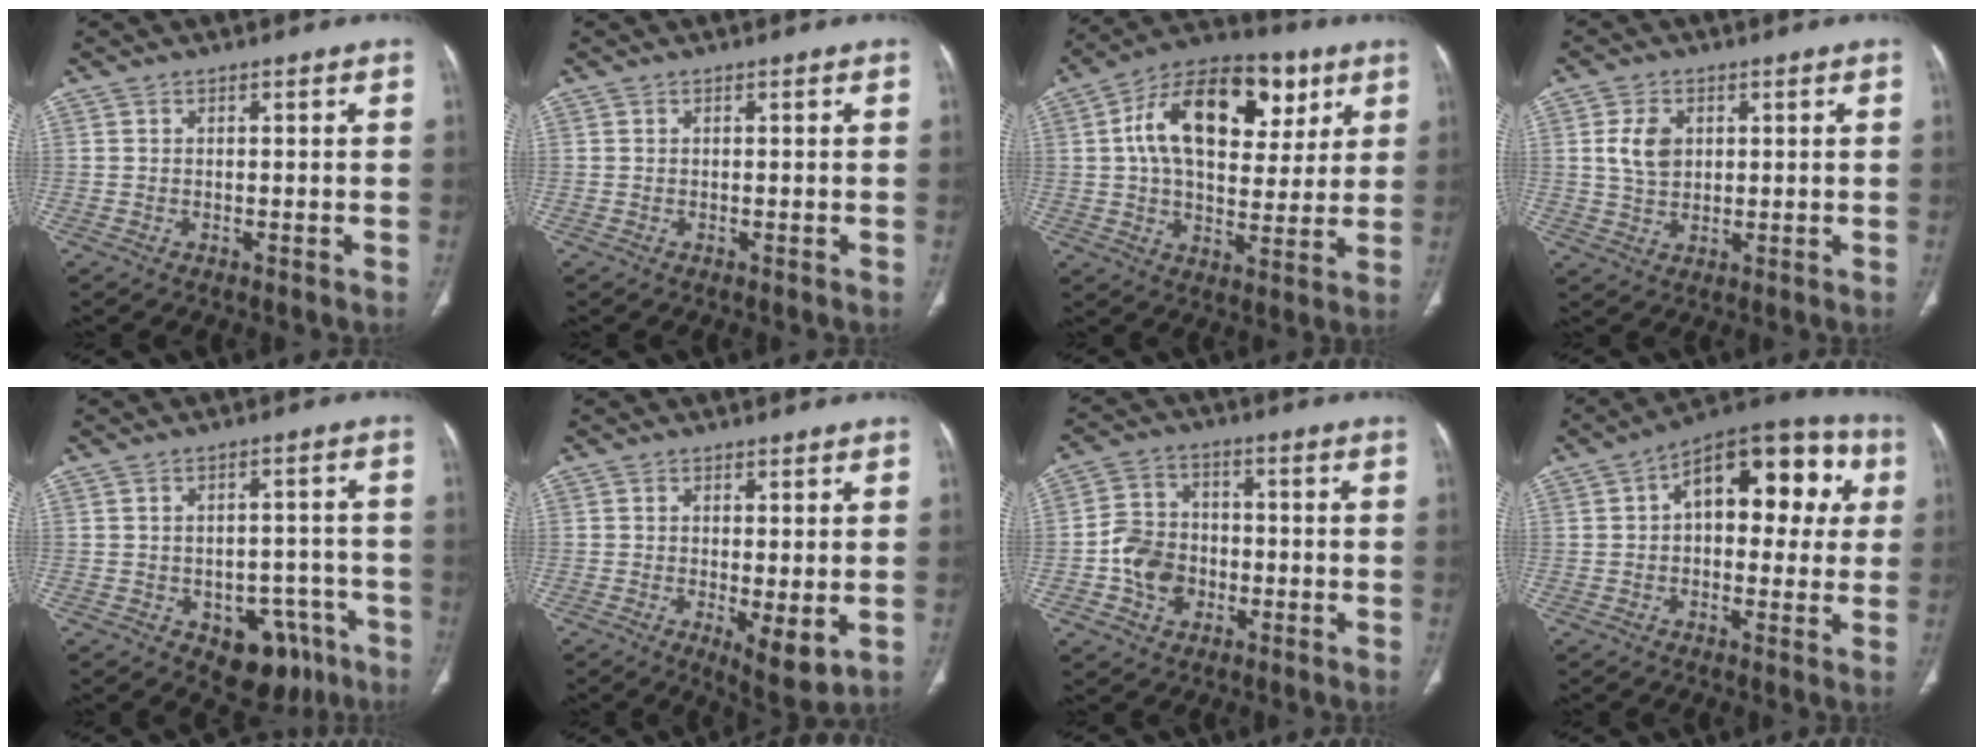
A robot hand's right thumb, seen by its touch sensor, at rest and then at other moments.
{"total": 0.0}
{"total": 21.4, "force": [6.9, 12.7, 15.7], "torque": [-0.220, 0.006, 0.103]}
{"total": 5.9, "force": [1.4, 4.2, 3.9], "torque": [-0.062, -0.006, 0.030]}
{"total": 10.7, "force": [-5.7, 6.8, 6.0], "torque": [-0.032, 0.036, -0.067]}
{"total": 6.0, "force": [-1.0, 2.0, 5.5], "torque": [-0.087, -0.022, -0.011]}
{"total": 9.2, "force": [-2.3, 7.5, 4.7], "torque": [-0.061, 0.021, -0.045]}
{"total": 18.6, "force": [4.2, 10.2, 15.0], "torque": [-0.153, 0.032, 0.046]}